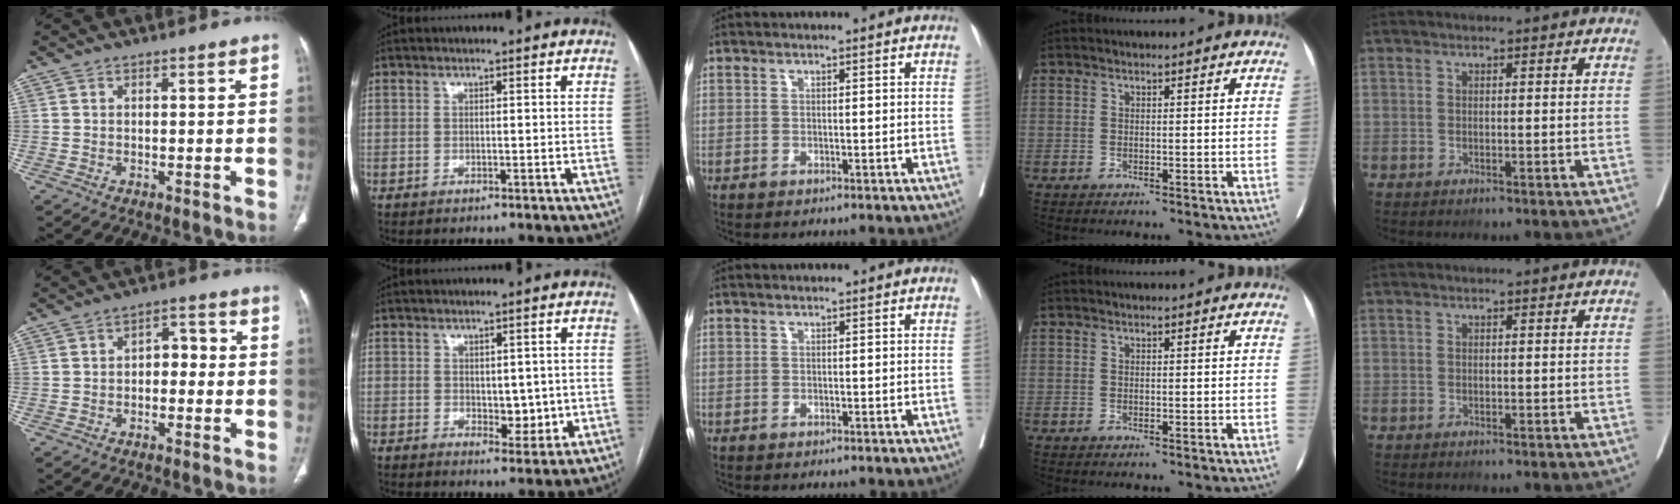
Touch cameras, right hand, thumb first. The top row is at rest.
{"thumb": {"total": 4.4, "force": [-0.5, 3.0, 3.2], "torque": [-0.026, 0.021, -0.017]}, "index": {"total": 4.5, "force": [0.1, 2.7, 3.6], "torque": [-0.041, -0.002, 0.013]}}